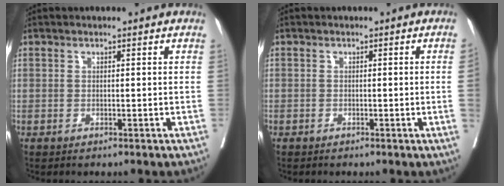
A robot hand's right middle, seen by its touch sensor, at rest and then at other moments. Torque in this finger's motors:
{"motor_torque": [1.07, -1.07, -0.43, -0.21]}